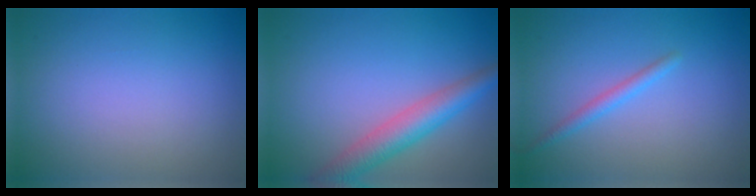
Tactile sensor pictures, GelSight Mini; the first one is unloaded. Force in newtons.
{"total": 4.5, "press": 4.5, "slide": 0.2}
{"total": 1.4, "press": 1.4, "slide": 0.1}